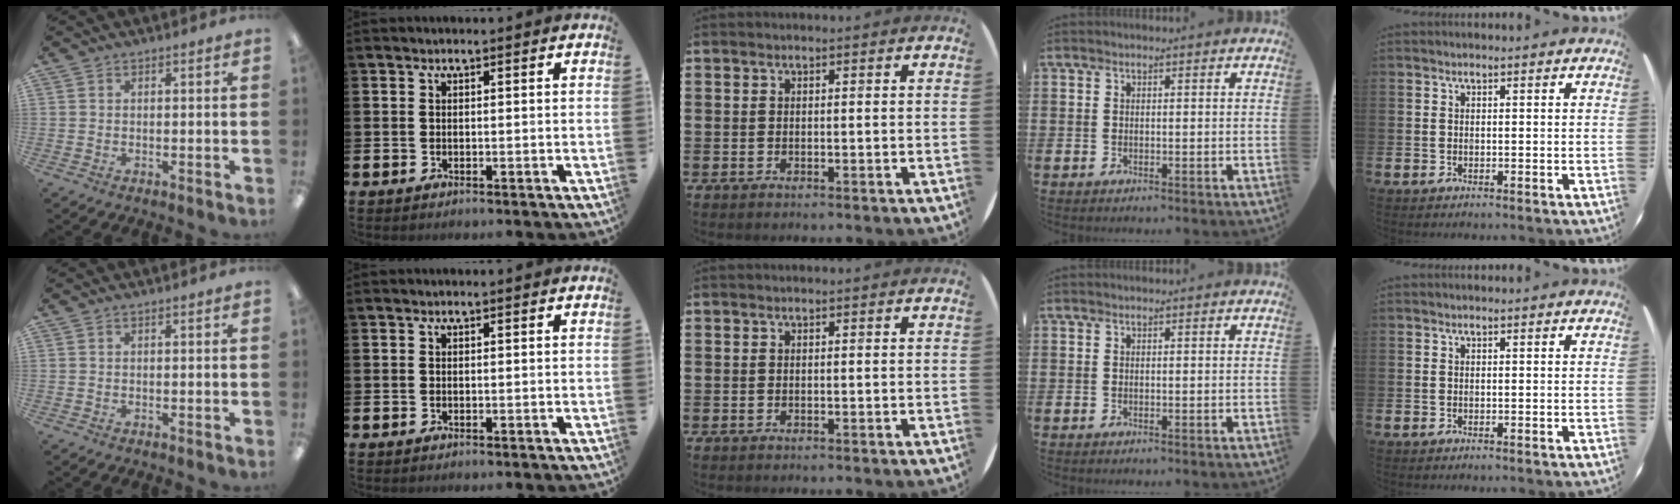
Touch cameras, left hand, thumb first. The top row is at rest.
{}